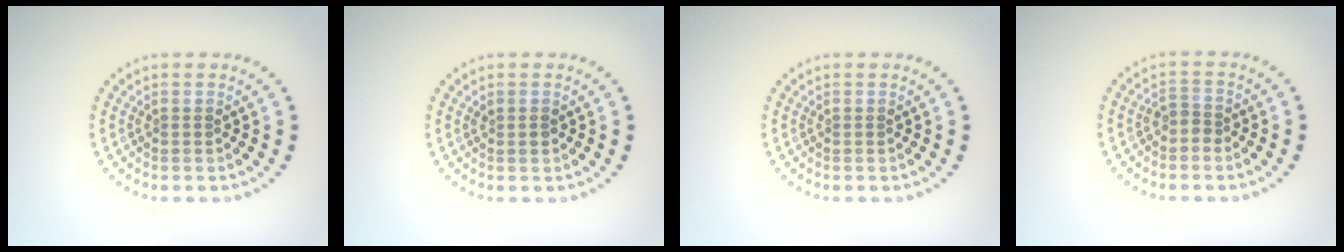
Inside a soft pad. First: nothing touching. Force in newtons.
{"total": 0.7, "press": 0.7, "slide": 0.2}
{"total": 0.0}
{"total": 1.3, "press": 1.0, "slide": 0.9}